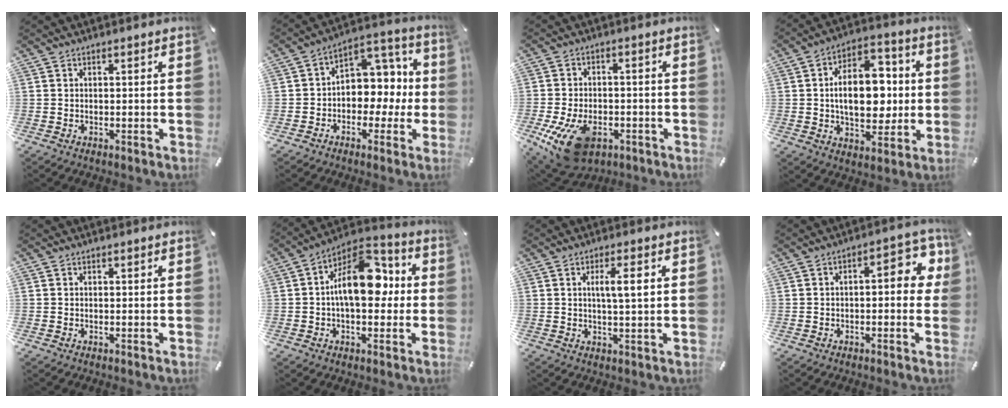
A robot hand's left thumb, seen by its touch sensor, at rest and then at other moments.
{"total": 8.7, "force": [-0.6, 7.7, 3.9], "torque": [-0.038, -0.010, -0.010]}
{"total": 13.3, "force": [-5.7, 8.2, 8.8], "torque": [-0.157, 0.020, -0.094]}
{"total": 15.6, "force": [0.3, 10.2, 11.9], "torque": [-0.180, 0.009, 0.006]}
{"total": 0.0}
{"total": 16.1, "force": [1.1, 9.2, 13.1], "torque": [-0.186, -0.004, 0.020]}
{"total": 6.3, "force": [1.5, 1.0, 6.1], "torque": [-0.111, -0.002, 0.018]}
{"total": 8.3, "force": [0.7, 3.9, 7.4], "torque": [-0.088, -0.011, 0.004]}